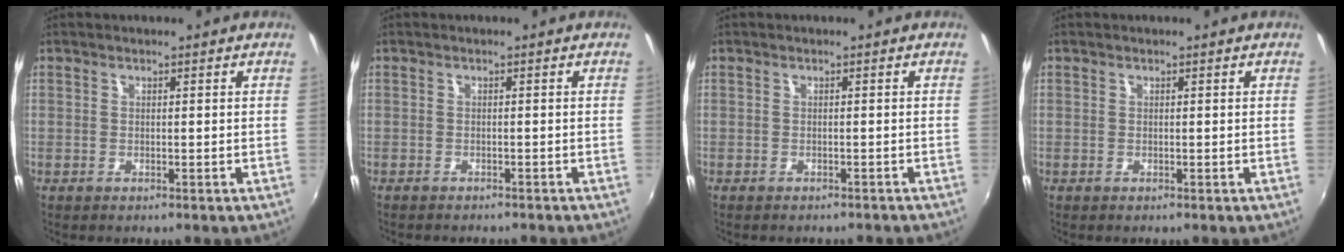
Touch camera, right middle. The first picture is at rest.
{"total": 3.0, "force": [-2.7, 0.7, 1.0], "torque": [-0.024, -0.012, -0.039]}
{"total": 3.3, "force": [-3.0, 1.0, 1.1], "torque": [-0.022, -0.014, -0.037]}
{"total": 0.0}